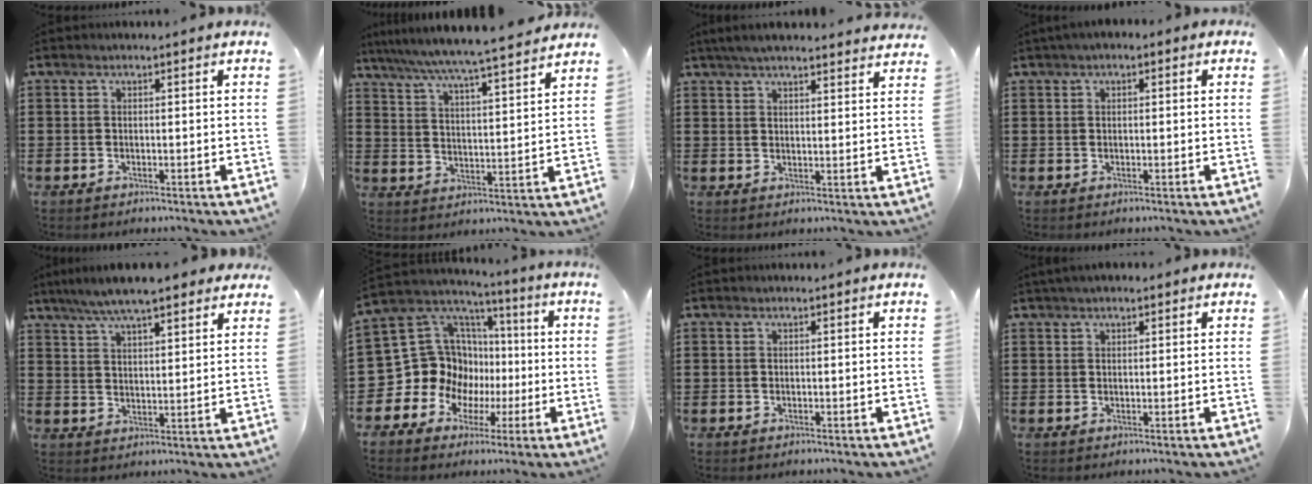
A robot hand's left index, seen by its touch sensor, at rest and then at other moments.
{"total": 6.1, "force": [5.6, -0.7, 2.4], "torque": [-0.070, -0.041, 0.090]}
{"total": 4.3, "force": [4.1, 0.2, 1.4], "torque": [-0.039, -0.007, 0.075]}
{"total": 1.0, "force": [0.1, 0.6, 0.8], "torque": [-0.016, 0.005, 0.000]}
{"total": 7.3, "force": [6.2, 1.0, 3.7], "torque": [-0.088, -0.008, 0.112]}
{"total": 15.3, "force": [-0.9, 14.3, 5.3], "torque": [-0.138, -0.022, 0.007]}
{"total": 0.0}
{"total": 1.6, "force": [1.2, 0.5, 0.9], "torque": [-0.019, 0.004, 0.023]}